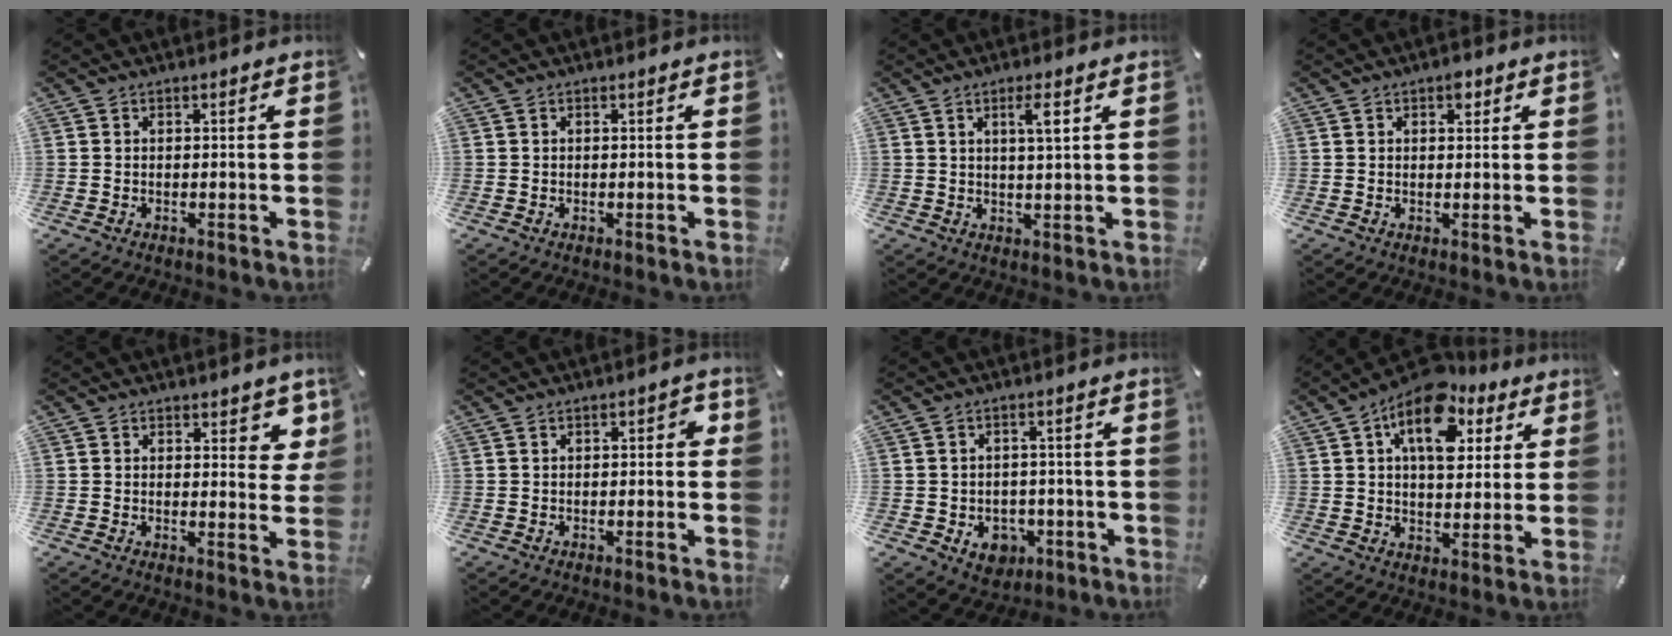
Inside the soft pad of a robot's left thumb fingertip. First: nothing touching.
{"total": 0.0}
{"total": 4.4, "force": [1.8, 0.4, 4.0], "torque": [-0.077, -0.002, 0.025]}
{"total": 2.4, "force": [1.1, 1.4, 1.5], "torque": [-0.009, -0.006, 0.014]}
{"total": 5.1, "force": [3.2, 2.9, 2.7], "torque": [-0.012, -0.022, 0.049]}
{"total": 1.8, "force": [-0.2, 1.1, 1.5], "torque": [-0.028, 0.007, -0.006]}
{"total": 5.9, "force": [-1.9, 5.0, 2.6], "torque": [-0.035, 0.009, -0.032]}
{"total": 15.6, "force": [7.2, 9.3, 10.3], "torque": [-0.151, -0.024, 0.123]}